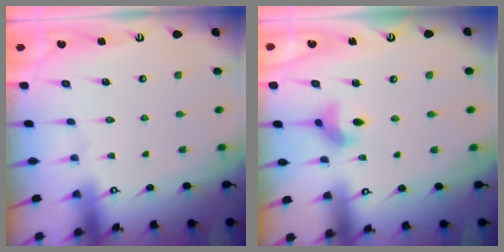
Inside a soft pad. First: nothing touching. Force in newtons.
{"total": 7.1, "press": 7.1, "slide": 0.5}